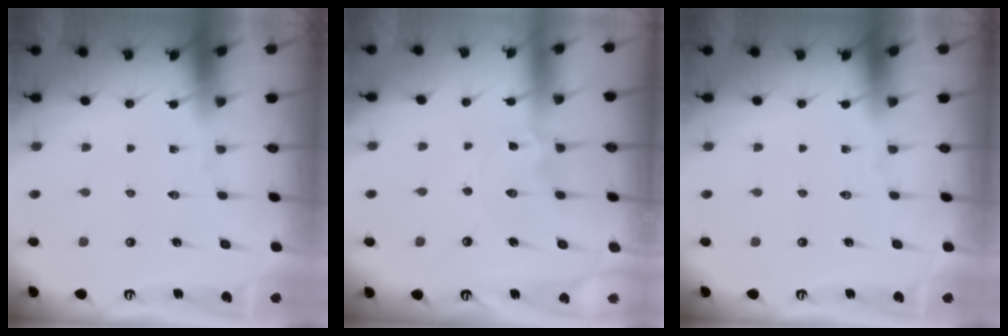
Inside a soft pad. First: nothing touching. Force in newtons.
{"total": 0.0}
{"total": 0.0}